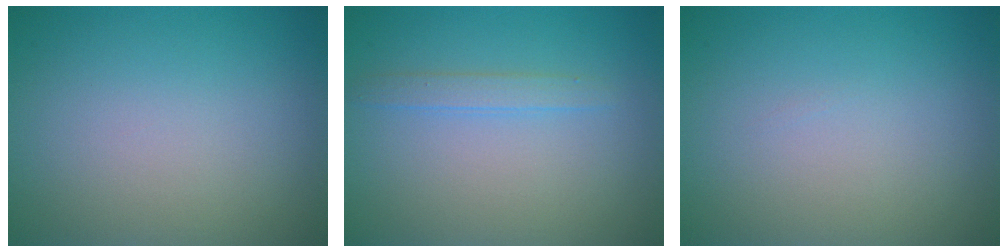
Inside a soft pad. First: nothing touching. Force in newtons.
{"total": 1.4, "press": 1.4, "slide": 0.1}
{"total": 0.0}